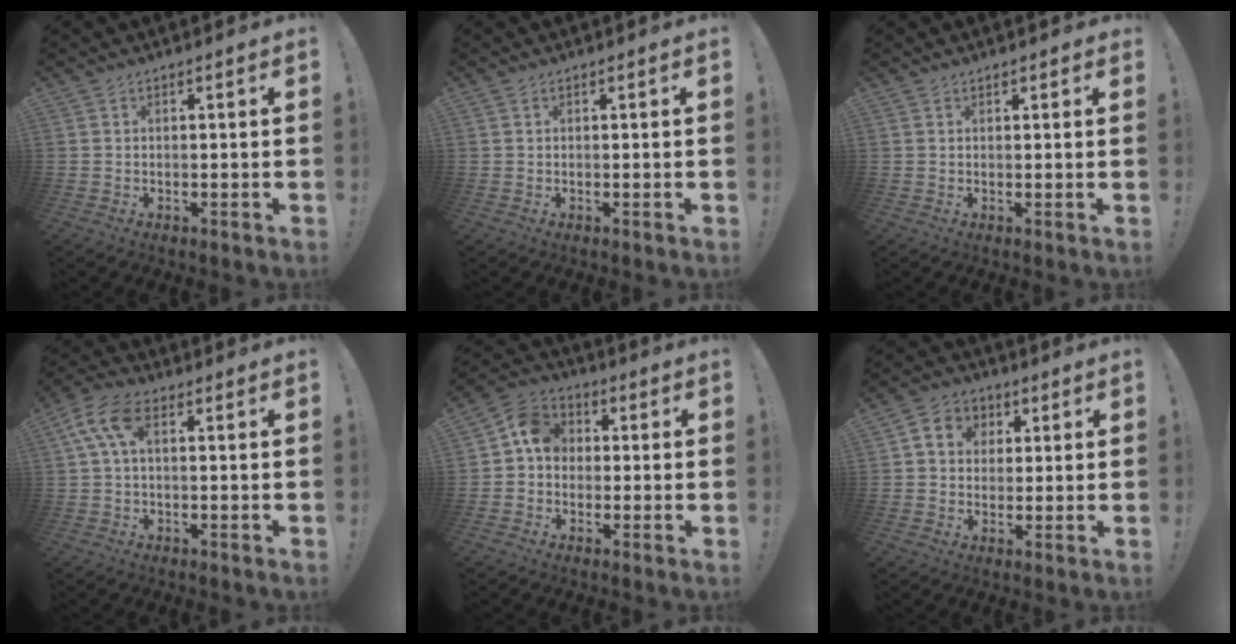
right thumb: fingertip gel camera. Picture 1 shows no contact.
{"total": 0.0}
{"total": 1.1, "force": [0.8, 0.7, 0.4], "torque": [-0.001, -0.003, 0.013]}
{"total": 8.6, "force": [2.0, 4.0, 7.3], "torque": [-0.159, 0.004, 0.041]}
{"total": 8.4, "force": [0.2, 7.3, 4.2], "torque": [-0.066, 0.025, 0.011]}
{"total": 7.7, "force": [1.4, 6.8, 3.2], "torque": [-0.049, 0.008, 0.030]}